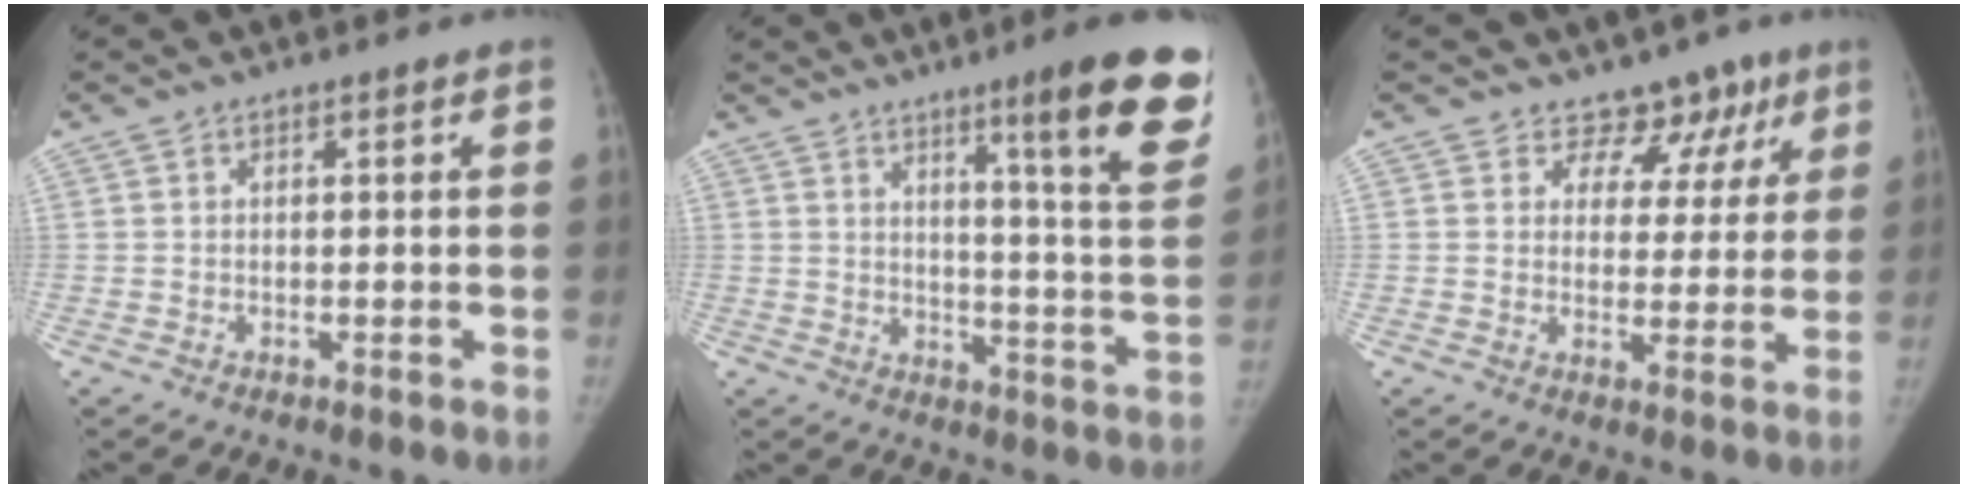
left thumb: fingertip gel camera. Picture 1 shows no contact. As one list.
[{"total": 17.7, "force": [10.2, 1.5, 14.3], "torque": [-0.163, -0.063, 0.137]}, {"total": 8.2, "force": [5.9, 5.6, 1.2], "torque": [0.032, -0.028, 0.068]}]